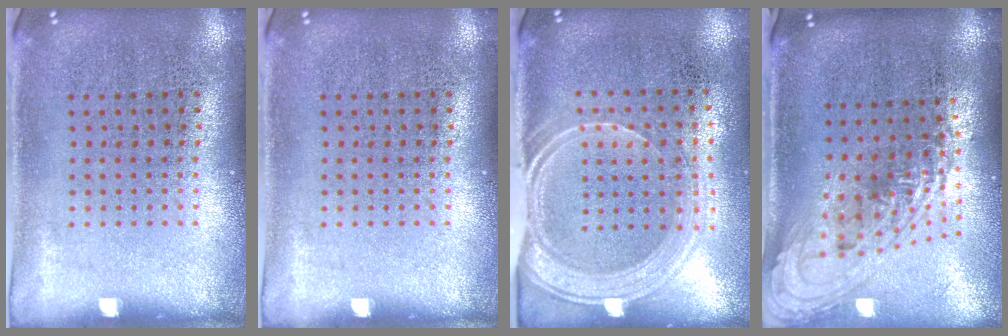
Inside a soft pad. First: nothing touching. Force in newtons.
{"total": 0.0}
{"total": 1.9, "press": 1.6, "slide": 1.1}
{"total": 1.9, "press": 1.5, "slide": 1.2}